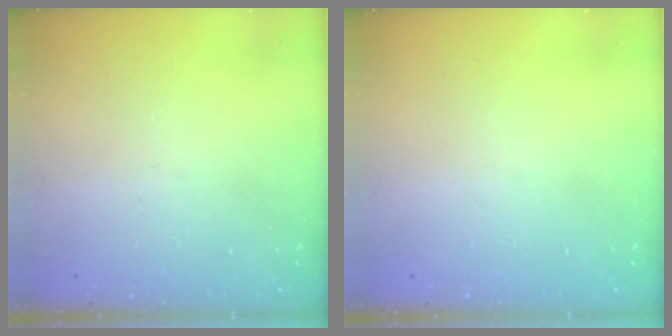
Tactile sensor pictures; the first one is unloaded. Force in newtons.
{"total": 0.0}